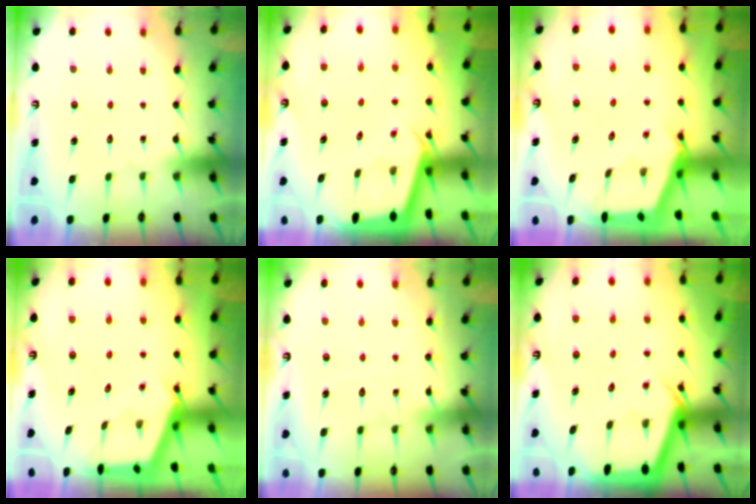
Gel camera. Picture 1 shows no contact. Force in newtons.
{"total": 2.5, "press": 2.5, "slide": 0.1}
{"total": 2.5, "press": 2.5, "slide": 0.3}
{"total": 2.9, "press": 2.9, "slide": 0.4}
{"total": 5.2, "press": 5.2, "slide": 0.5}
{"total": 4.5, "press": 4.5, "slide": 0.5}